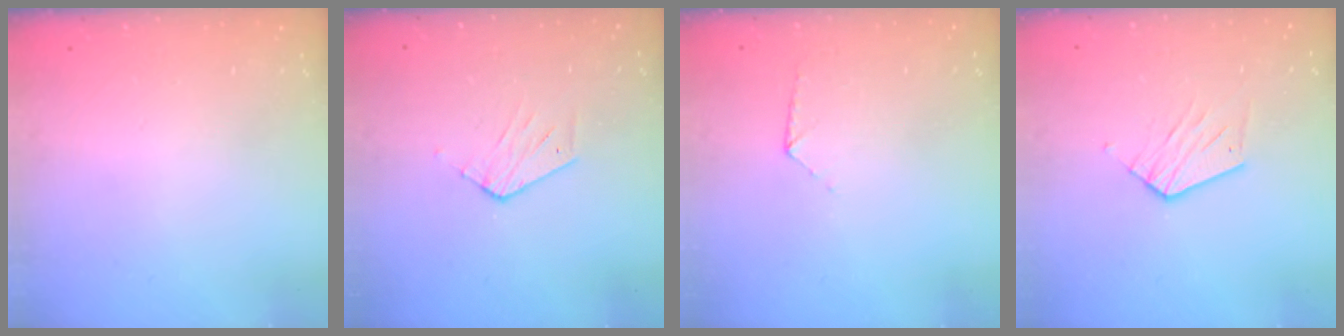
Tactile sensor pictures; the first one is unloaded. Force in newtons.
{"total": 4.8, "press": 4.8, "slide": 0.2}
{"total": 5.6, "press": 5.6, "slide": 0.5}
{"total": 7.6, "press": 7.6, "slide": 0.5}